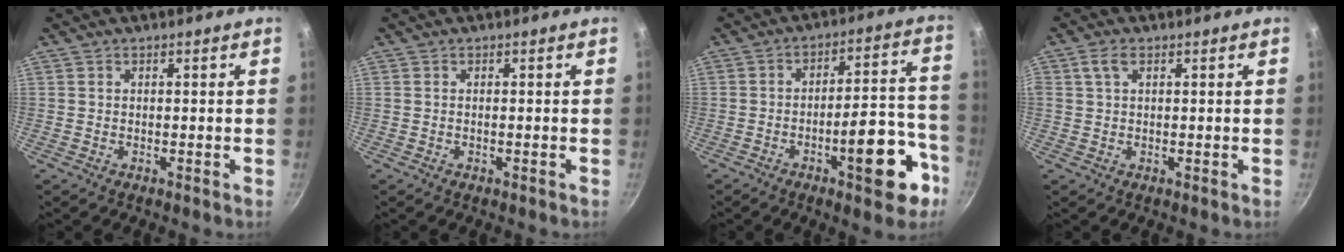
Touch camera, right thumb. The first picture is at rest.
{"total": 0.0}
{"total": 14.4, "force": [-6.7, 5.1, 11.7], "torque": [-0.128, 0.058, -0.089]}
{"total": 2.7, "force": [1.0, 1.4, 2.0], "torque": [-0.040, 0.005, 0.019]}